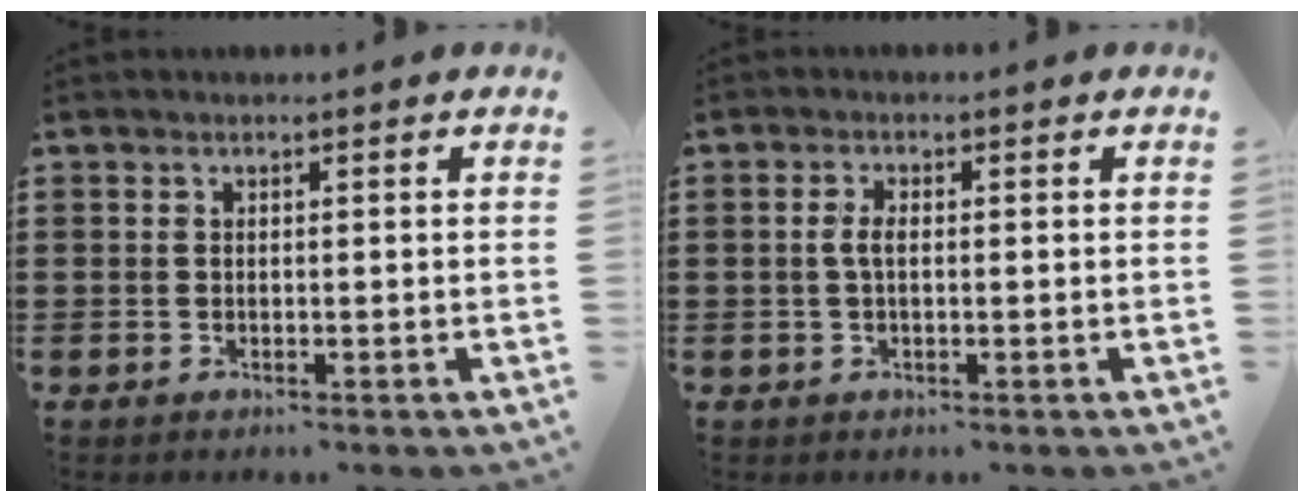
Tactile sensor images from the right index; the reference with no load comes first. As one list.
[{"total": 2.2, "force": [-0.1, 0.9, 2.1], "torque": [-0.047, -0.001, -0.006]}]